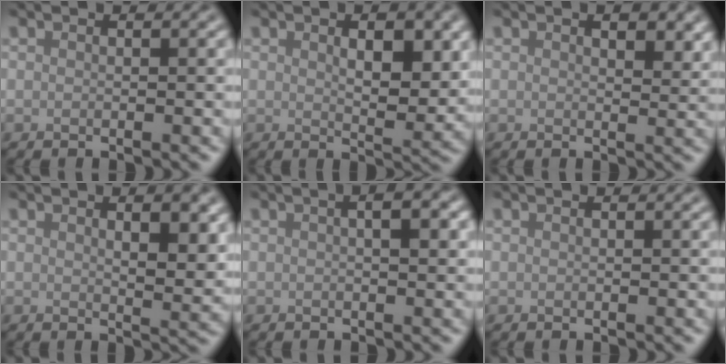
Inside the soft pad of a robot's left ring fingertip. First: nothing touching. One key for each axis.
{"total": 4.4, "fx": 1.3, "fy": 2.0, "fz": 3.7, "tx": -0.056, "ty": -0.007, "tz": 0.025}
{"total": 2.7, "fx": 1.3, "fy": 1.2, "fz": 2.0, "tx": -0.023, "ty": -0.003, "tz": 0.024}
{"total": 3.8, "fx": 1.4, "fy": 1.3, "fz": 3.2, "tx": -0.044, "ty": -0.008, "tz": 0.025}
{"total": 2.2, "fx": 0.5, "fy": 0.4, "fz": 2.1, "tx": -0.027, "ty": 0.008, "tz": 0.007}
{"total": 0.0}